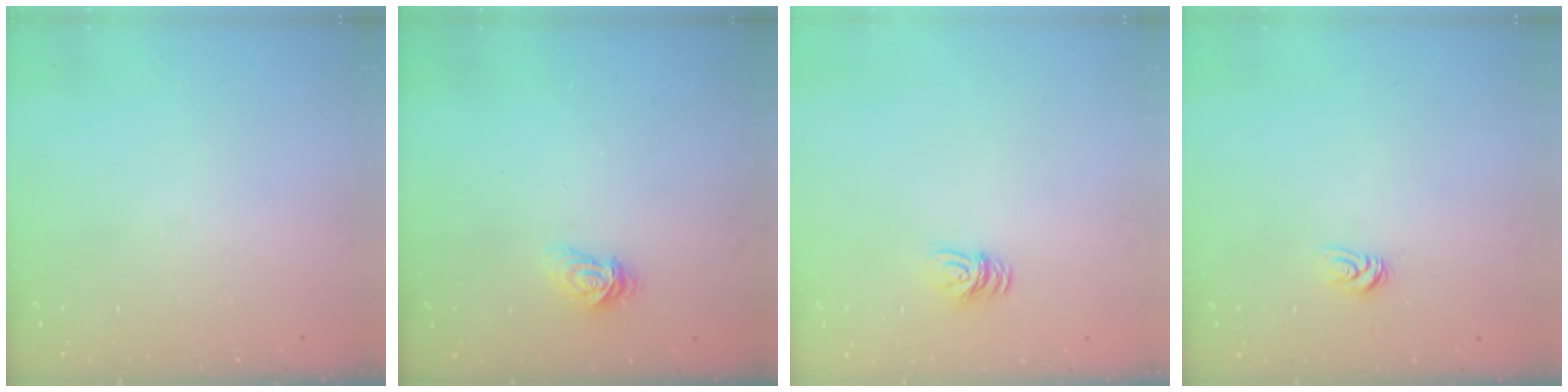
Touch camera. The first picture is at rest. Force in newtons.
{"total": 3.8, "press": 3.8, "slide": 0.4}
{"total": 5.4, "press": 5.4, "slide": 0.4}
{"total": 3.9, "press": 3.9, "slide": 0.2}